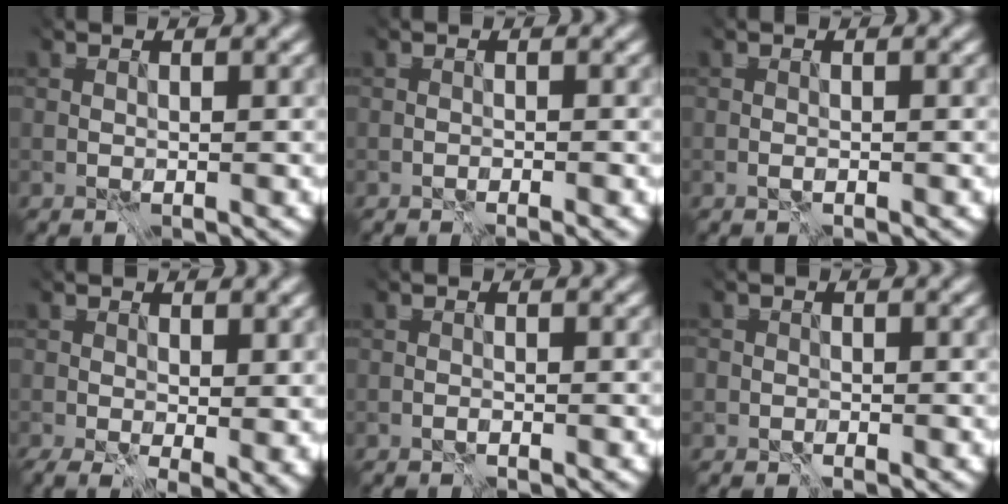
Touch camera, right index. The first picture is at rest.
{"total": 1.5, "force": [-1.2, -0.8, -0.4], "torque": [0.014, 0.000, -0.034]}
{"total": 0.9, "force": [-0.8, -0.4, -0.1], "torque": [0.007, 0.004, -0.026]}
{"total": 5.5, "force": [0.7, 3.1, 4.4], "torque": [-0.052, -0.014, 0.029]}
{"total": 1.7, "force": [-1.5, -0.6, -0.4], "torque": [0.014, 0.000, -0.042]}
{"total": 1.2, "force": [-1.0, 0.6, -0.3], "torque": [0.003, 0.005, -0.023]}